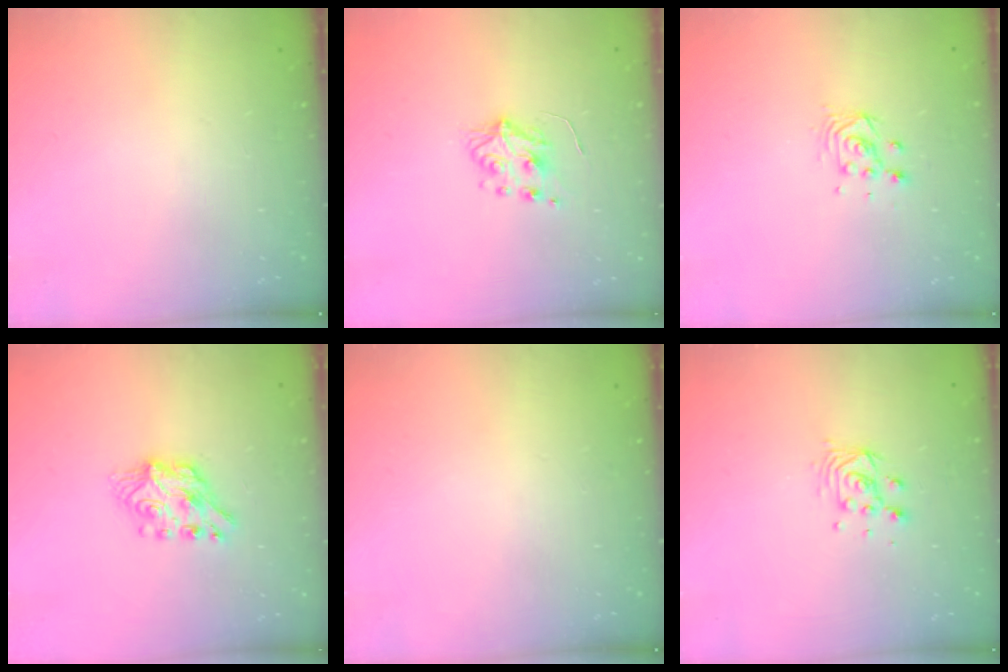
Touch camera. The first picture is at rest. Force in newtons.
{"total": 5.9, "press": 5.9, "slide": 0.6}
{"total": 4.0, "press": 4.0, "slide": 0.1}
{"total": 8.2, "press": 8.2, "slide": 0.7}
{"total": 0.0}
{"total": 6.4, "press": 6.4, "slide": 0.3}